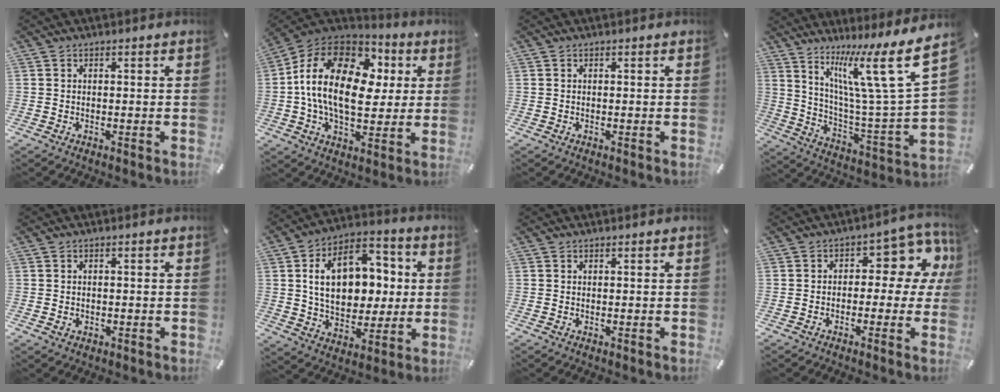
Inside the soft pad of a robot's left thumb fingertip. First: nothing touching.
{"total": 21.8, "force": [3.0, 14.1, 16.4], "torque": [-0.319, 0.003, 0.049]}
{"total": 0.0}
{"total": 20.1, "force": [11.8, 3.0, 15.9], "torque": [-0.259, -0.088, 0.177]}
{"total": 1.2, "force": [-0.3, 1.0, 0.6], "torque": [-0.013, 0.004, -0.009]}
{"total": 18.2, "force": [2.8, 13.1, 12.3], "torque": [-0.196, 0.000, 0.056]}
{"total": 0.0}
{"total": 9.6, "force": [2.6, 5.3, 7.6], "torque": [-0.089, -0.024, 0.038]}